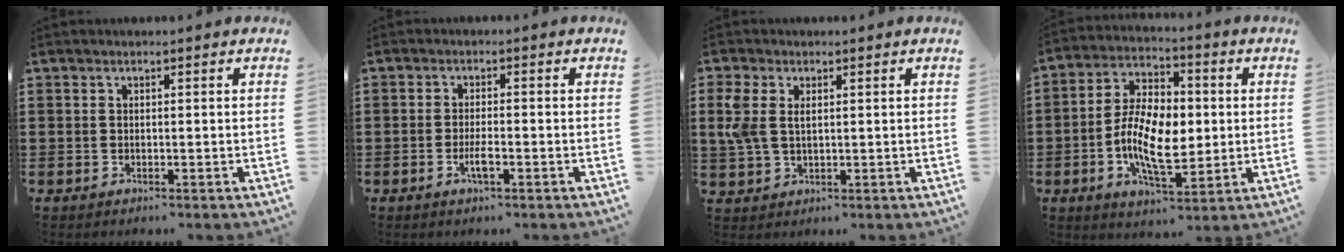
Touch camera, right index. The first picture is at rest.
{"total": 3.1, "force": [-1.2, 1.0, 2.6], "torque": [-0.052, -0.002, -0.024]}
{"total": 4.3, "force": [1.4, 2.6, 3.2], "torque": [-0.085, 0.004, 0.020]}
{"total": 11.2, "force": [-1.2, 5.8, 9.5], "torque": [-0.194, 0.003, -0.025]}